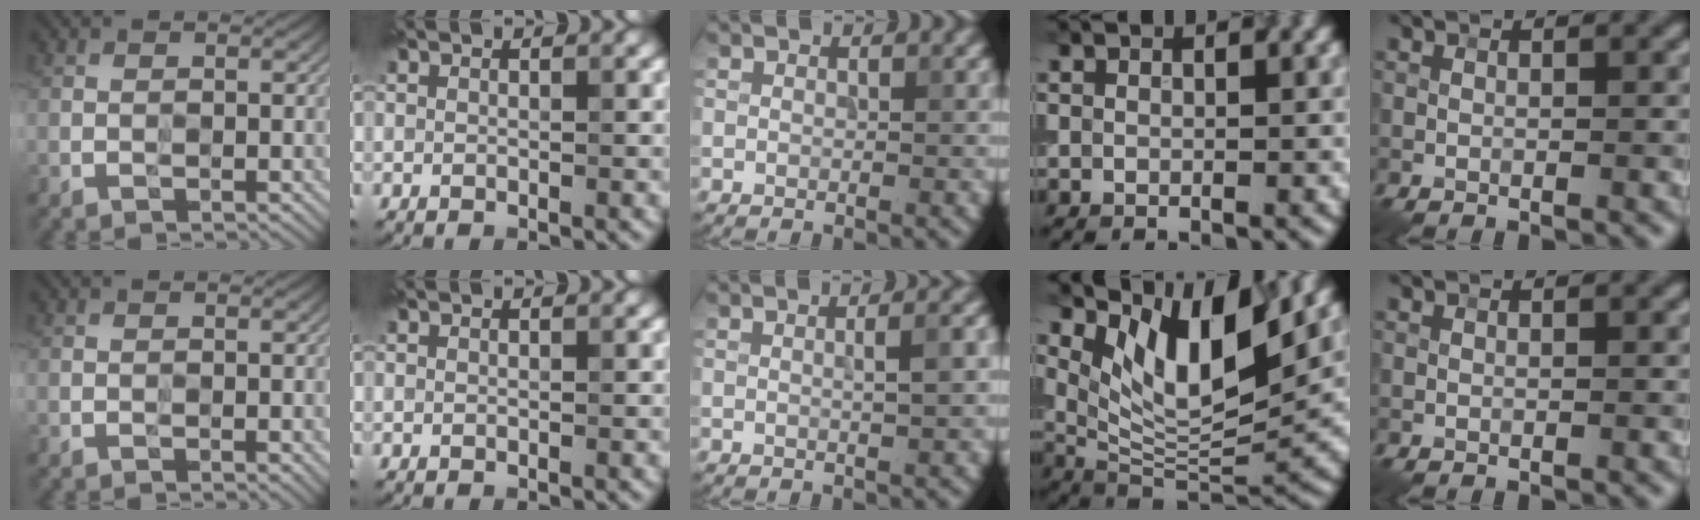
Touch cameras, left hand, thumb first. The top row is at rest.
{"thumb": {"total": 1.6, "force": [-0.5, 0.8, 1.3], "torque": [-0.009, -0.002, -0.004]}, "middle": {"total": 2.7, "force": [0.3, 0.8, 2.6], "torque": [-0.025, 0.012, 0.002]}, "ring": {"total": 9.1, "force": [4.8, 3.0, 7.0], "torque": [-0.121, -0.013, 0.092]}}